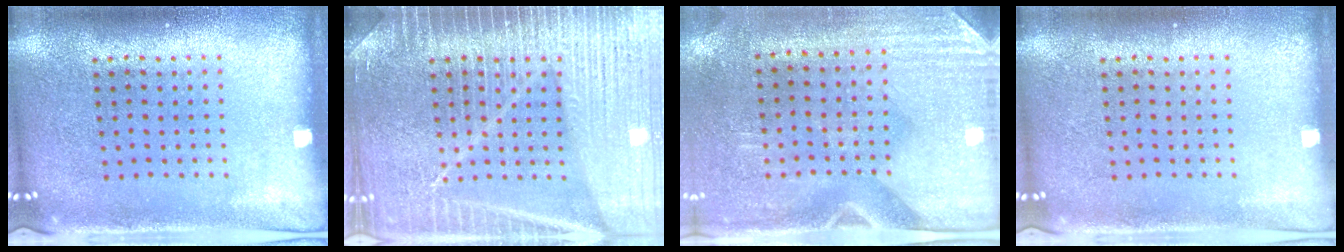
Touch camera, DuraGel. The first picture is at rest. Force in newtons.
{"total": 6.4, "press": 6.3, "slide": 0.9}
{"total": 2.9, "press": 2.5, "slide": 1.4}
{"total": 0.0}